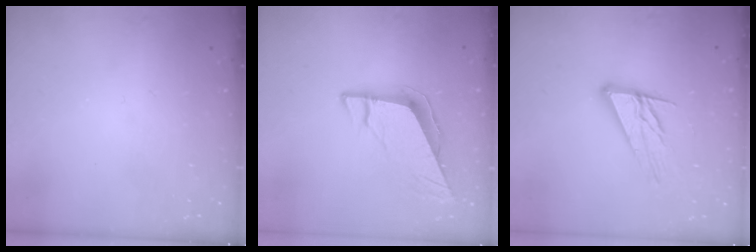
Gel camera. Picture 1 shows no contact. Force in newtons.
{"total": 9.1, "press": 9.1, "slide": 0.3}
{"total": 12.3, "press": 12.3, "slide": 1.2}